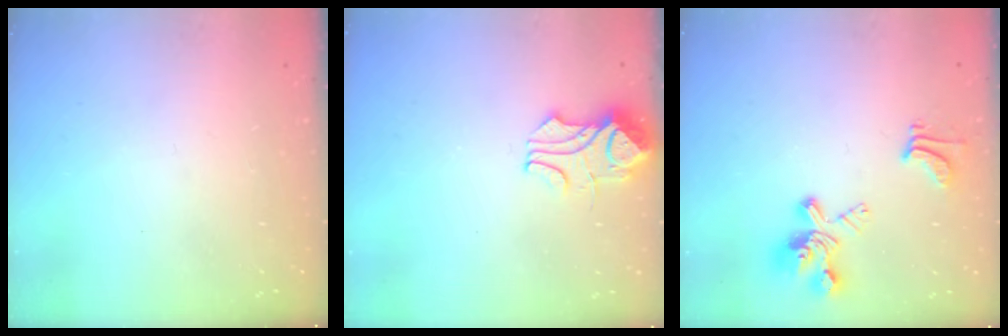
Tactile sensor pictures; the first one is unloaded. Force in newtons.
{"total": 3.8, "press": 3.7, "slide": 0.9}
{"total": 6.3, "press": 6.1, "slide": 1.7}